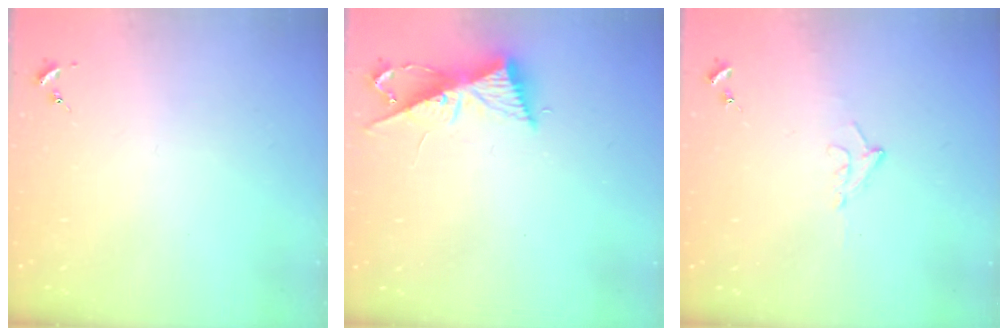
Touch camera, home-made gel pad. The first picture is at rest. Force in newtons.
{"total": 9.0, "press": 9.0, "slide": 0.5}
{"total": 7.1, "press": 7.0, "slide": 1.2}